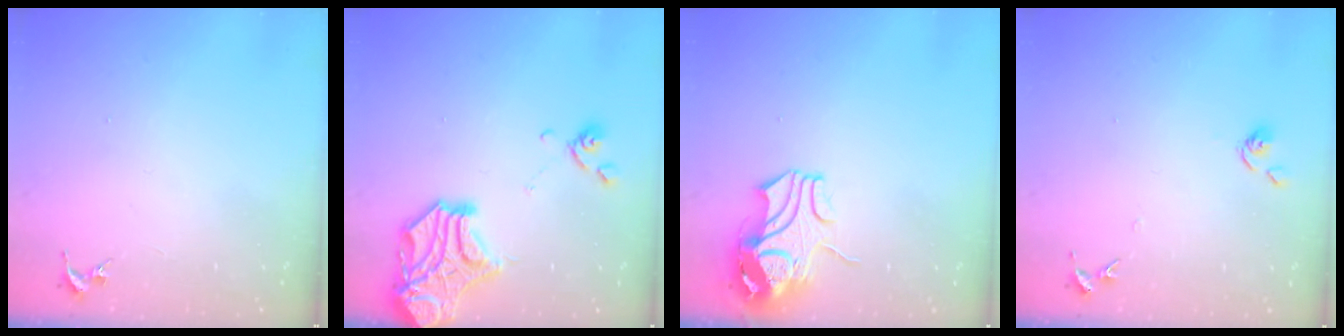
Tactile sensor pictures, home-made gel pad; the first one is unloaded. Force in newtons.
{"total": 15.9, "press": 15.6, "slide": 2.9}
{"total": 10.5, "press": 10.4, "slide": 1.1}
{"total": 6.7, "press": 6.7, "slide": 0.6}